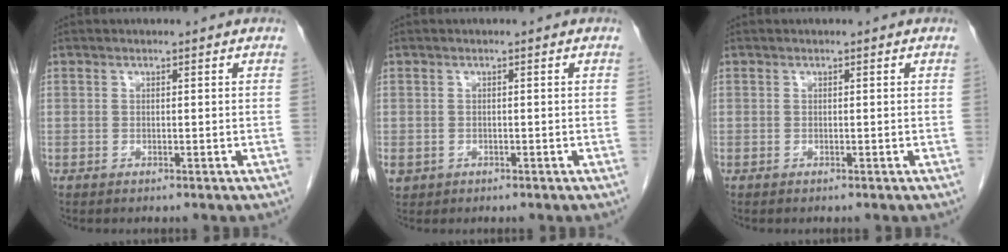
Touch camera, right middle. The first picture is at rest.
{"total": 1.8, "force": [-0.7, 1.6, 0.6], "torque": [-0.013, 0.002, -0.004]}
{"total": 0.0}